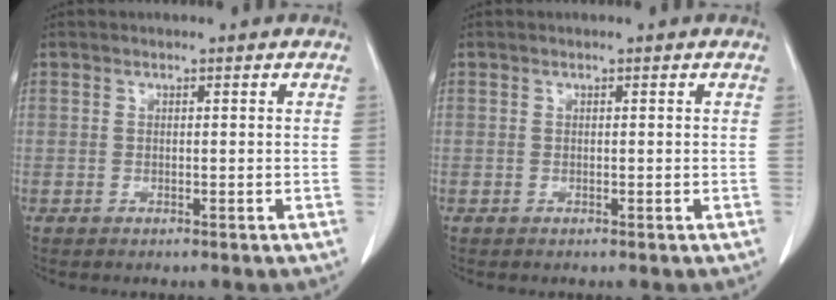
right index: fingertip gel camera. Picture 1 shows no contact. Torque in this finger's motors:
{"motor_torque": [0.00, 0.00, 0.00, 0.00]}